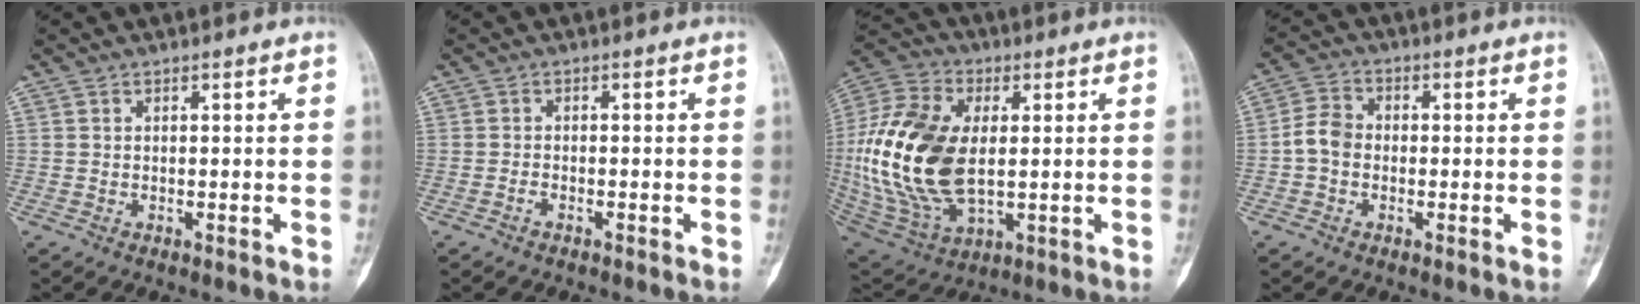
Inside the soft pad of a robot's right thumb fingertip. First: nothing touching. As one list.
[{"total": 1.0, "force": [-0.7, 0.4, 0.5], "torque": [-0.014, 0.005, -0.014]}, {"total": 23.2, "force": [0.7, 13.4, 19.0], "torque": [-0.402, -0.007, 0.020]}, {"total": 4.9, "force": [-0.9, 3.9, 2.9], "torque": [-0.049, 0.014, -0.026]}]